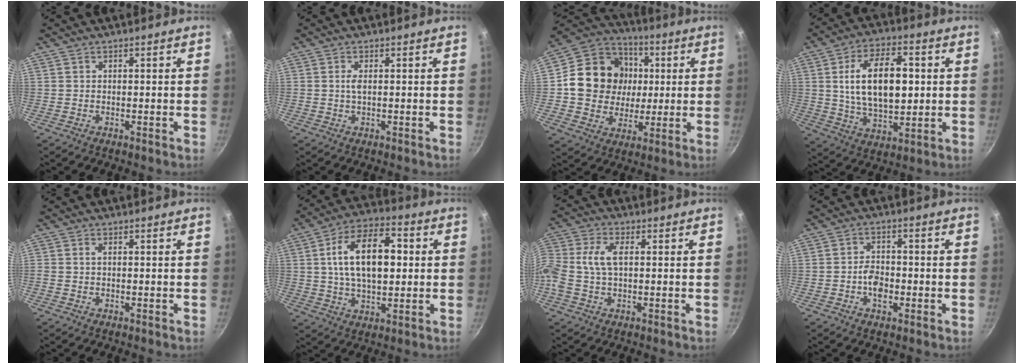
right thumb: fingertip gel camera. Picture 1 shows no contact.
{"total": 1.4, "force": [0.2, 0.5, 1.3], "torque": [-0.030, 0.000, 0.006]}
{"total": 18.0, "force": [1.9, 15.8, 8.2], "torque": [-0.121, 0.017, 0.028]}
{"total": 16.6, "force": [2.2, 9.2, 13.7], "torque": [-0.213, 0.001, 0.042]}
{"total": 0.6, "force": [0.1, 0.4, 0.5], "torque": [-0.015, 0.002, 0.002]}
{"total": 16.8, "force": [2.3, 9.5, 13.7], "torque": [-0.206, 0.016, 0.033]}
{"total": 8.3, "force": [0.5, 4.7, 6.8], "torque": [-0.150, 0.019, -0.002]}
{"total": 4.8, "force": [-1.4, 3.1, 3.4], "torque": [-0.045, 0.018, -0.027]}